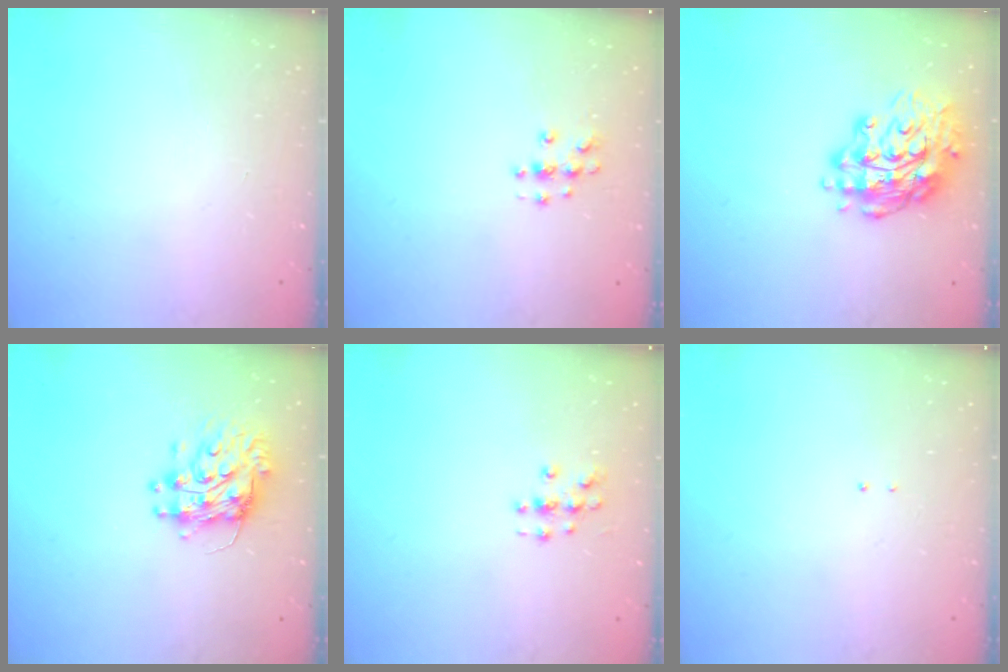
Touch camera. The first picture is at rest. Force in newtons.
{"total": 4.5, "press": 4.5, "slide": 0.5}
{"total": 16.6, "press": 16.6, "slide": 1.6}
{"total": 10.1, "press": 10.1, "slide": 1.0}
{"total": 3.1, "press": 3.1, "slide": 0.2}
{"total": 1.3, "press": 1.2, "slide": 0.6}